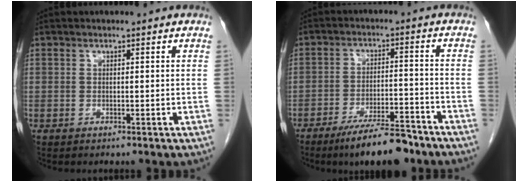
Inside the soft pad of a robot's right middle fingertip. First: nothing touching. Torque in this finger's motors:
{"motor_torque": [1.06, -1.08, 0.41, 0.14]}